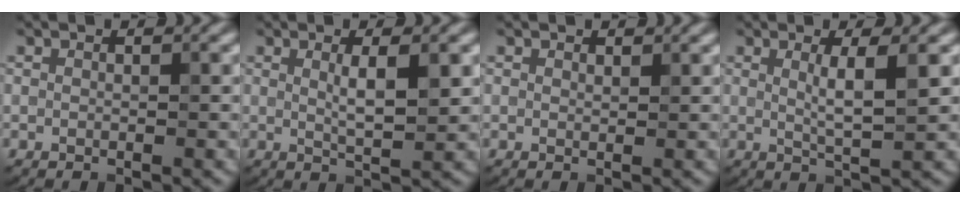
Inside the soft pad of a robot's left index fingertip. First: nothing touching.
{"total": 3.2, "force": [0.8, 0.7, 3.1], "torque": [-0.050, -0.003, 0.014]}
{"total": 0.6, "force": [0.5, 0.3, 0.0], "torque": [0.002, -0.001, 0.010]}
{"total": 3.3, "force": [0.7, 0.6, 3.1], "torque": [-0.049, -0.005, 0.011]}